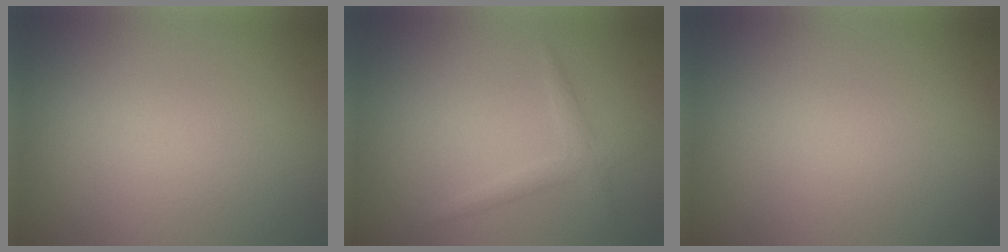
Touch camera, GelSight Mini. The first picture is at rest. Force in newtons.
{"total": 1.7, "press": 1.7, "slide": 0.1}
{"total": 0.0}